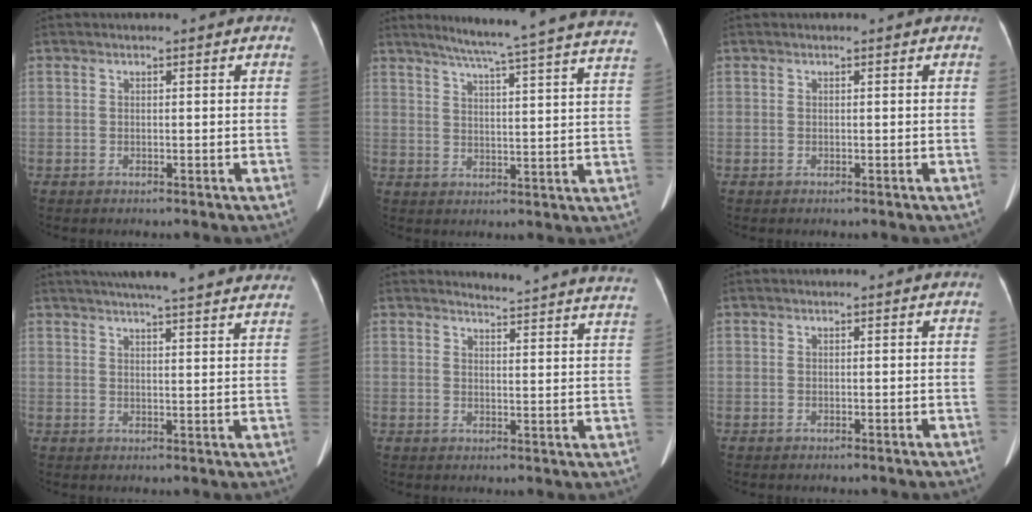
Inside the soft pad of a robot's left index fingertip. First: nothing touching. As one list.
[{"total": 24.4, "force": [21.7, -0.9, 11.1], "torque": [-0.167, -0.046, 0.261]}, {"total": 0.0}, {"total": 22.5, "force": [19.9, 2.0, 10.4], "torque": [-0.156, 0.015, 0.245]}, {"total": 16.8, "force": [16.6, -0.3, 2.7], "torque": [-0.029, -0.096, 0.168]}, {"total": 0.0}]